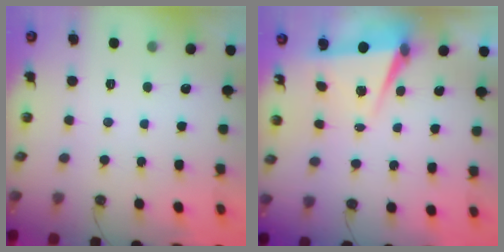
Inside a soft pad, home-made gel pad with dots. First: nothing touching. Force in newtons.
{"total": 6.3, "press": 5.5, "slide": 3.2}